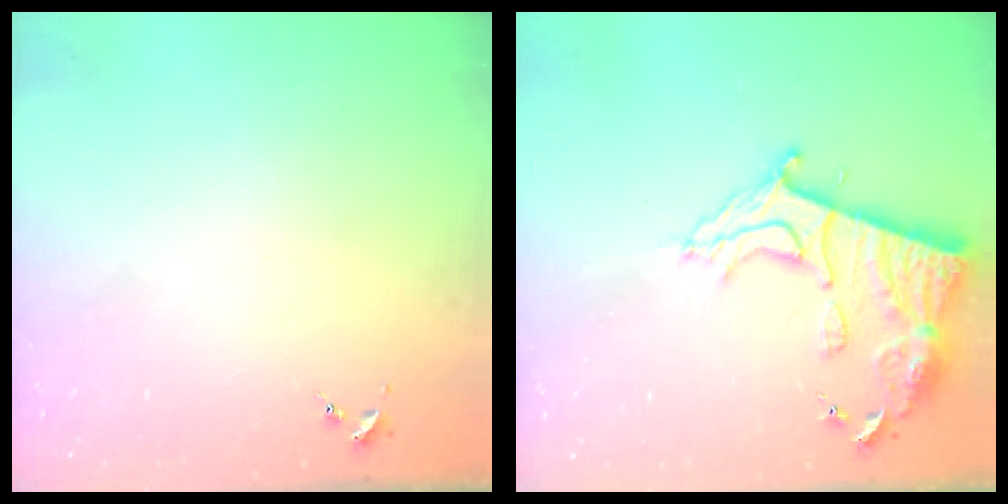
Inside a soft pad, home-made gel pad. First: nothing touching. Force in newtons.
{"total": 14.7, "press": 14.6, "slide": 1.3}